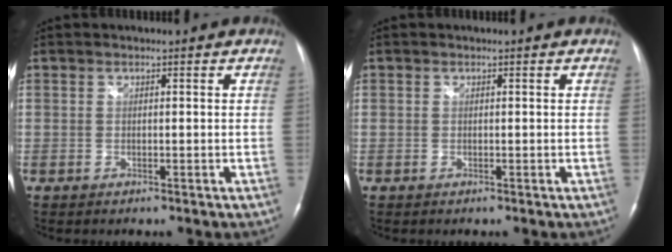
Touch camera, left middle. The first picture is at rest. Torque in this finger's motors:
{"motor_torque": [-0.06, 0.02, 0.01, 0.00]}